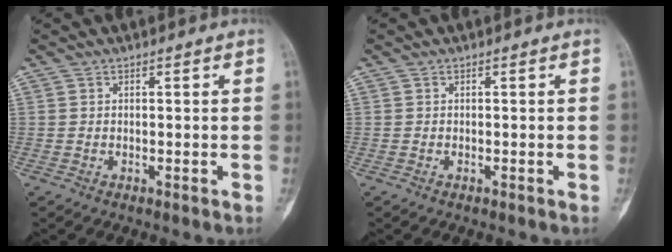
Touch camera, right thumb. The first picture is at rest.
{"total": 0.0}